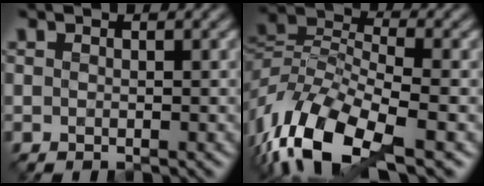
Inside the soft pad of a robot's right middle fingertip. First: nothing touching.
{"total": 9.8, "force": [-4.9, 4.5, 7.3], "torque": [-0.140, 0.000, -0.103]}